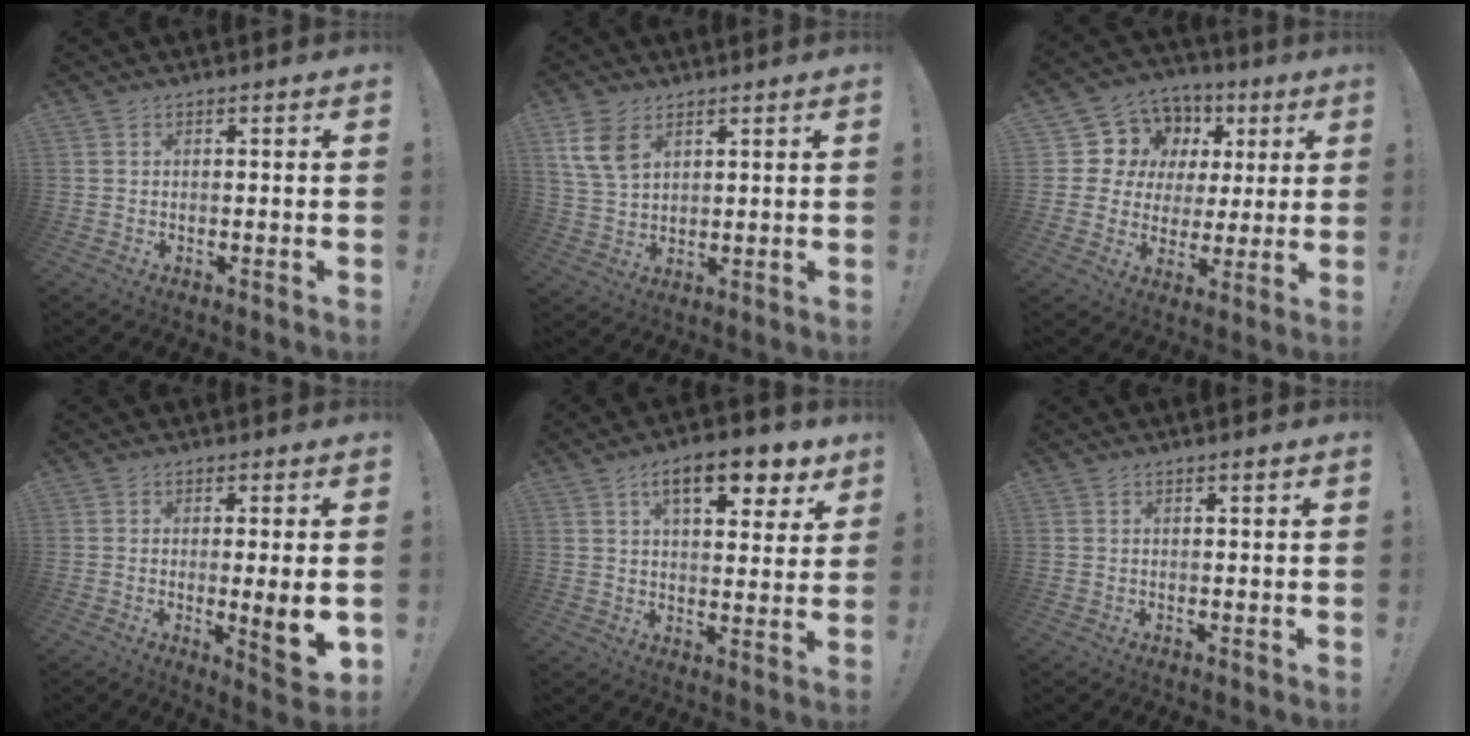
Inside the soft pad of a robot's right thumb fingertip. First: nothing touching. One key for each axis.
{"total": 8.6, "fx": 4.5, "fy": 5.3, "fz": 5.1, "tx": -0.090, "ty": -0.015, "tz": 0.086}
{"total": 10.2, "fx": 3.4, "fy": 9.4, "fz": 2.3, "tx": -0.031, "ty": -0.028, "tz": 0.079}
{"total": 8.1, "fx": -0.4, "fy": 0.6, "fz": 8.1, "tx": -0.106, "ty": -0.013, "tz": -0.006}
{"total": 13.2, "fx": 7.0, "fy": 5.1, "fz": 10.0, "tx": -0.137, "ty": -0.030, "tz": 0.114}
{"total": 1.0, "fx": 0.7, "fy": -0.1, "fz": 0.7, "tx": -0.007, "ty": -0.002, "tz": 0.010}